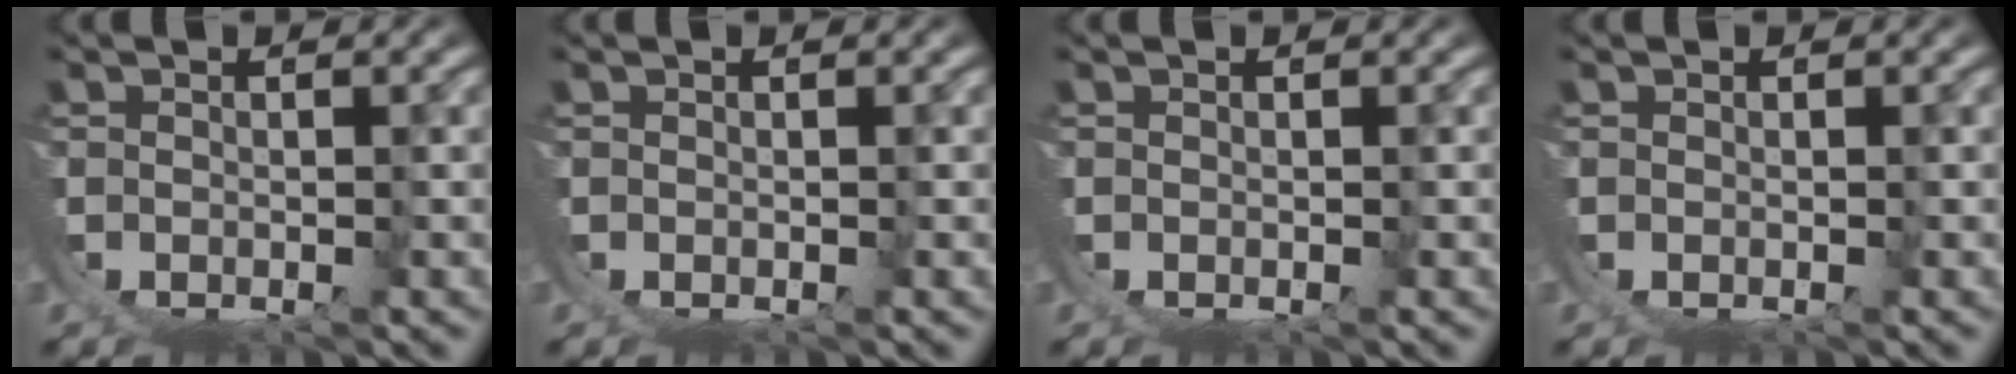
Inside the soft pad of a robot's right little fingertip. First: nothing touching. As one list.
[{"total": 0.0}, {"total": 0.0}, {"total": 0.0}]